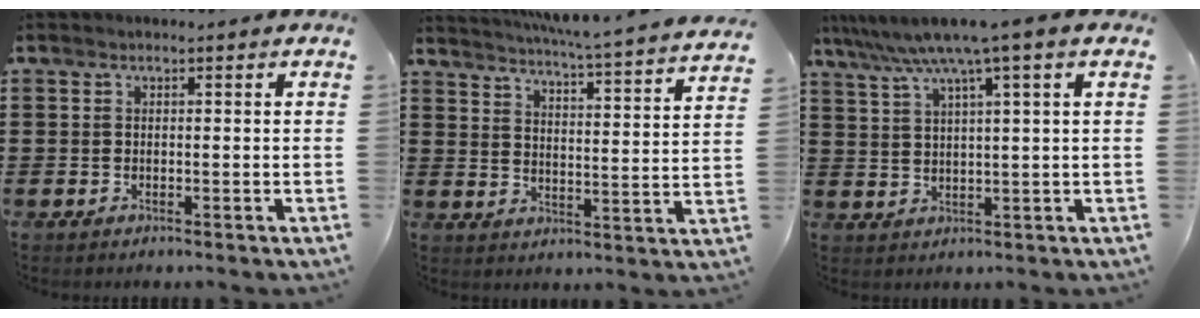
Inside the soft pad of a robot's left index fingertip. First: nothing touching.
{"total": 4.8, "force": [4.3, -1.1, 1.7], "torque": [-0.054, -0.043, 0.065]}
{"total": 6.4, "force": [4.1, -0.4, 4.9], "torque": [-0.110, -0.019, 0.065]}